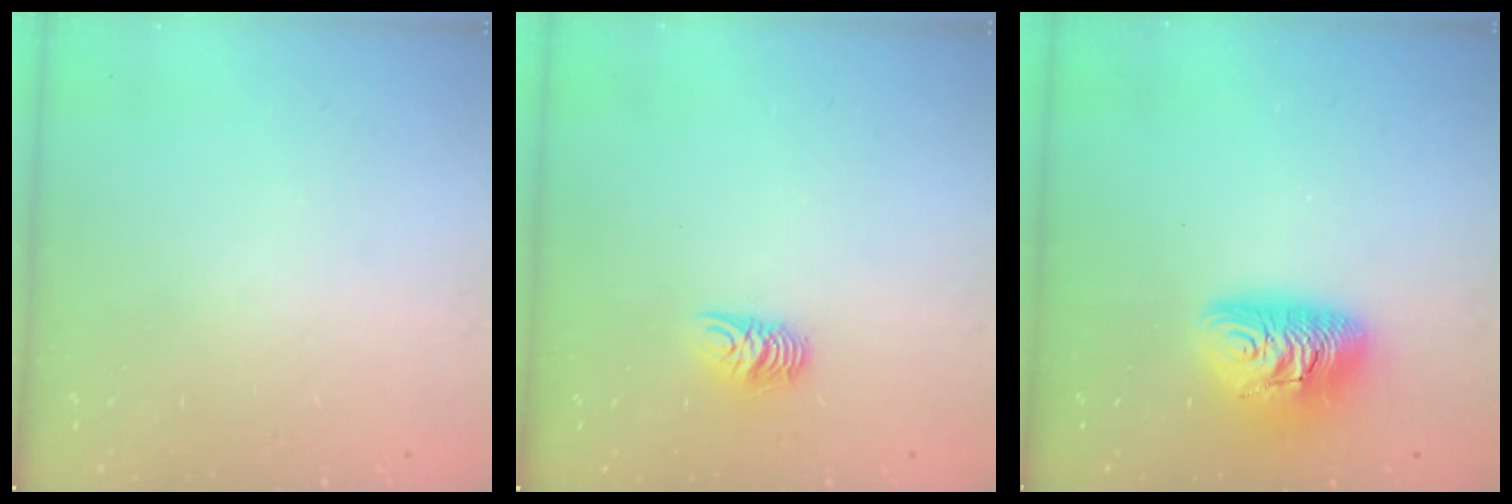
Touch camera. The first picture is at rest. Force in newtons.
{"total": 6.2, "press": 6.2, "slide": 0.4}
{"total": 12.0, "press": 11.9, "slide": 1.2}